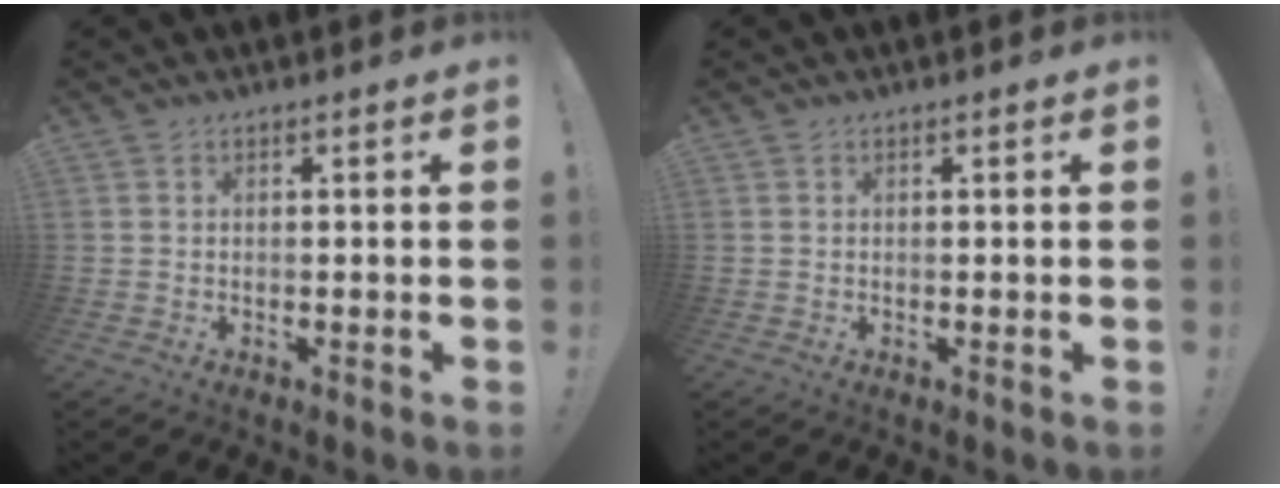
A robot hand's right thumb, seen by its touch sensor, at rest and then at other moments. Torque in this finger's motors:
{"motor_torque": [0.03, 0.01, 0.08, -0.11, 0.04]}